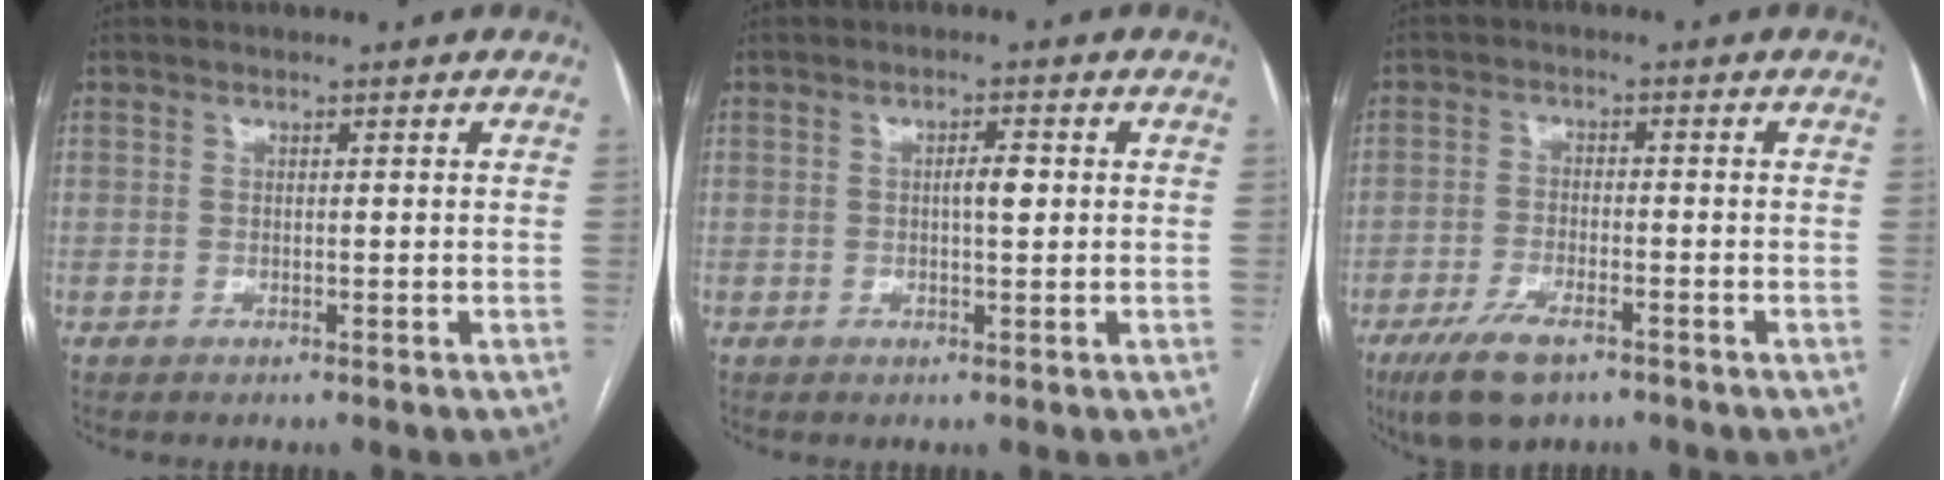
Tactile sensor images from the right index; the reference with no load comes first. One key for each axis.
{"total": 2.3, "fx": 0.2, "fy": 0.4, "fz": 2.3, "tx": -0.038, "ty": 0.002, "tz": 0.003}
{"total": 7.5, "fx": -4.8, "fy": 2.5, "fz": 5.1, "tx": -0.104, "ty": -0.012, "tz": -0.081}